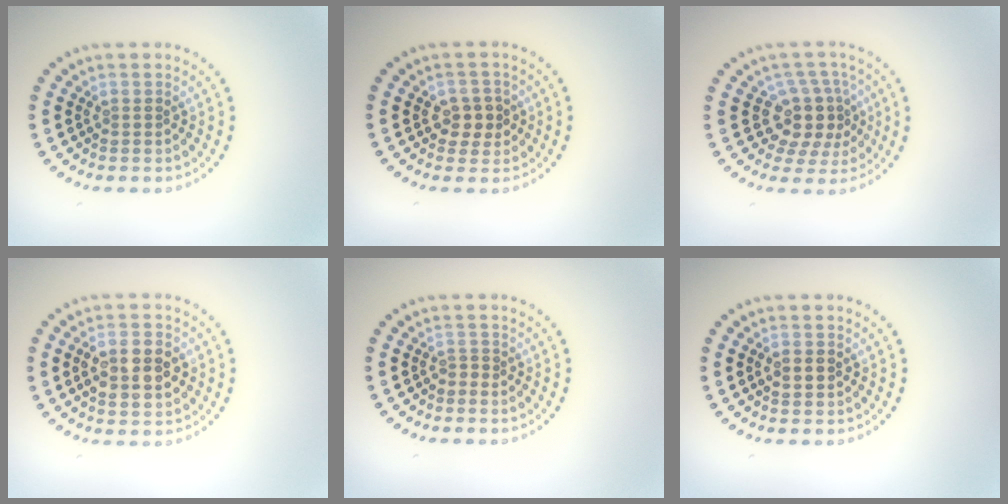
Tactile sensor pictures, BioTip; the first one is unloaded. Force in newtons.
{"total": 2.4, "press": 2.3, "slide": 0.8}
{"total": 3.9, "press": 3.1, "slide": 2.3}
{"total": 4.4, "press": 4.3, "slide": 0.4}
{"total": 0.6, "press": 0.3, "slide": 0.5}
{"total": 1.8, "press": 1.8, "slide": 0.2}